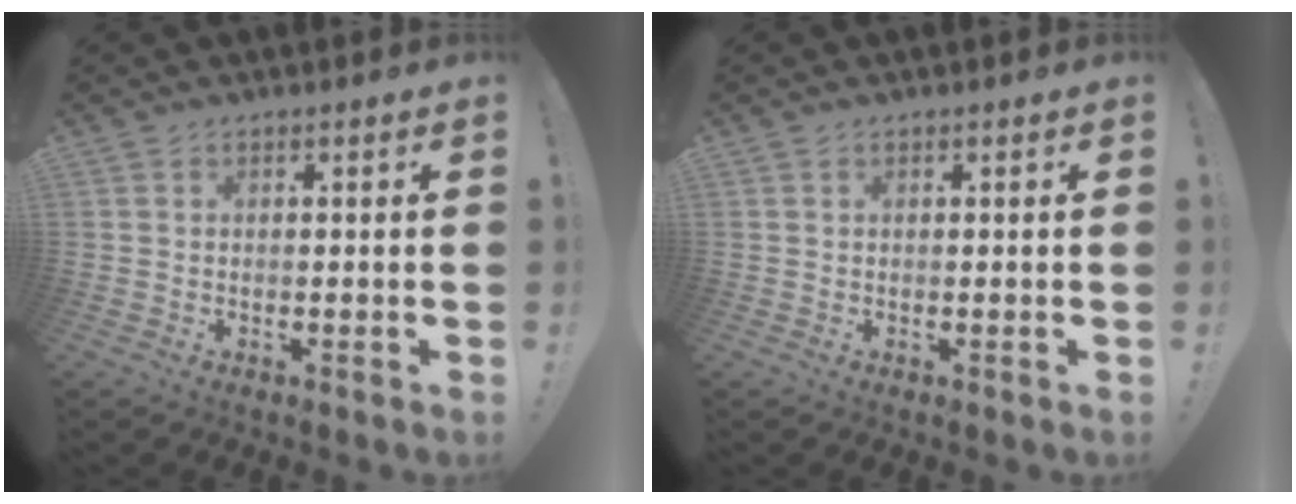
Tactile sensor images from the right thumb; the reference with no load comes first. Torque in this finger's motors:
{"motor_torque": [0.02, 0.04, 0.00, -0.02, 0.06]}